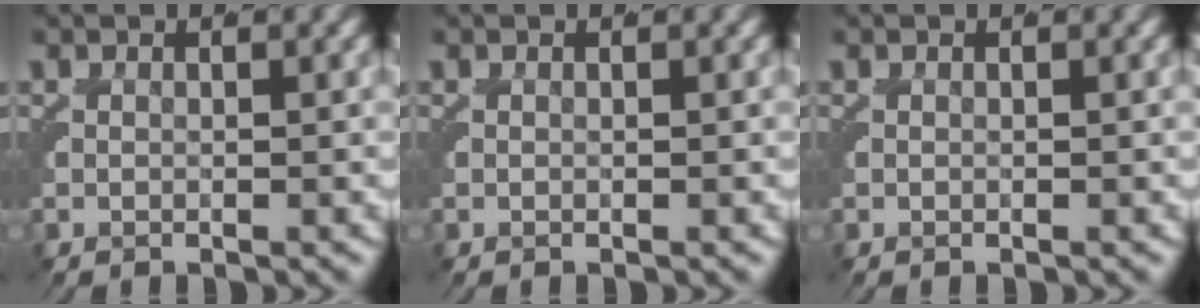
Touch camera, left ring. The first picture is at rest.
{"total": 0.0}
{"total": 0.0}